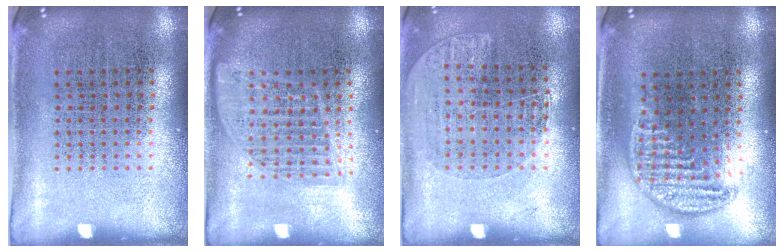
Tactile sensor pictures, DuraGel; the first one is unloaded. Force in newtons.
{"total": 1.6, "press": 1.5, "slide": 0.7}
{"total": 1.0, "press": 0.9, "slide": 0.5}
{"total": 1.0, "press": 1.0, "slide": 0.4}